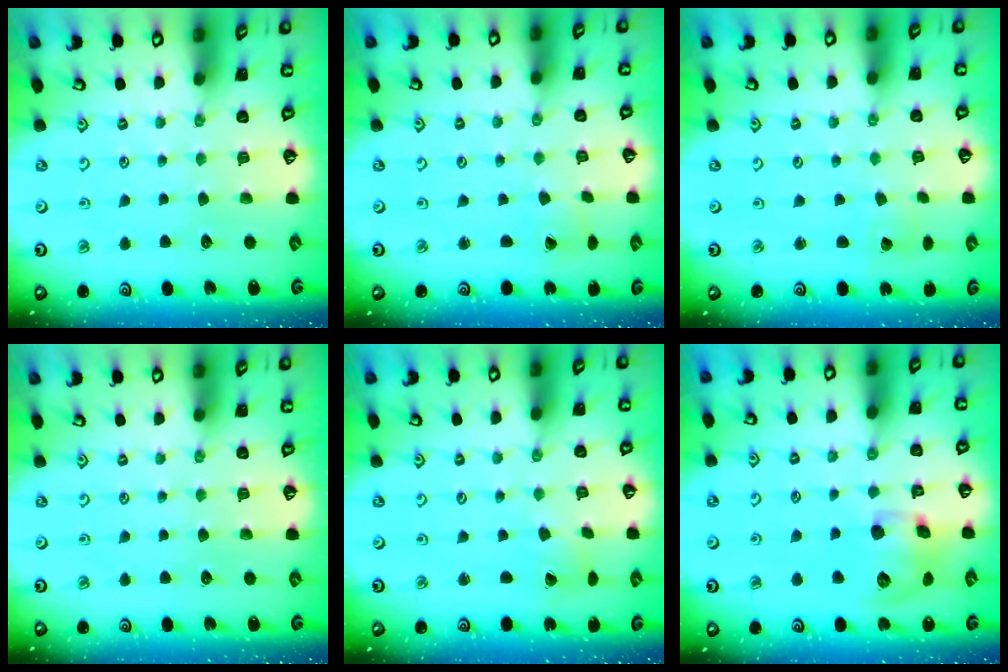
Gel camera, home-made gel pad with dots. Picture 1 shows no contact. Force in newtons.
{"total": 1.0, "press": 1.0, "slide": 0.0}
{"total": 1.5, "press": 1.5, "slide": 0.2}
{"total": 0.0}
{"total": 2.9, "press": 2.9, "slide": 0.3}
{"total": 13.1, "press": 12.9, "slide": 2.2}